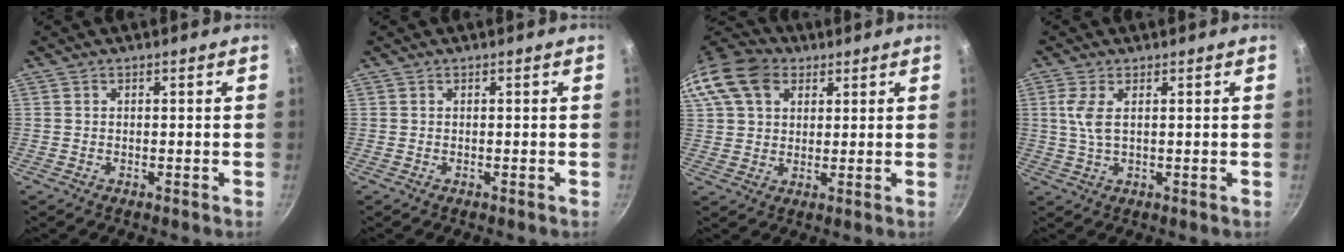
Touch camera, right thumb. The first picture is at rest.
{"total": 0.0}
{"total": 15.7, "force": [6.5, 11.4, 8.7], "torque": [-0.177, 0.022, 0.111]}
{"total": 4.4, "force": [1.2, 1.8, 3.8], "torque": [-0.086, 0.001, 0.027]}